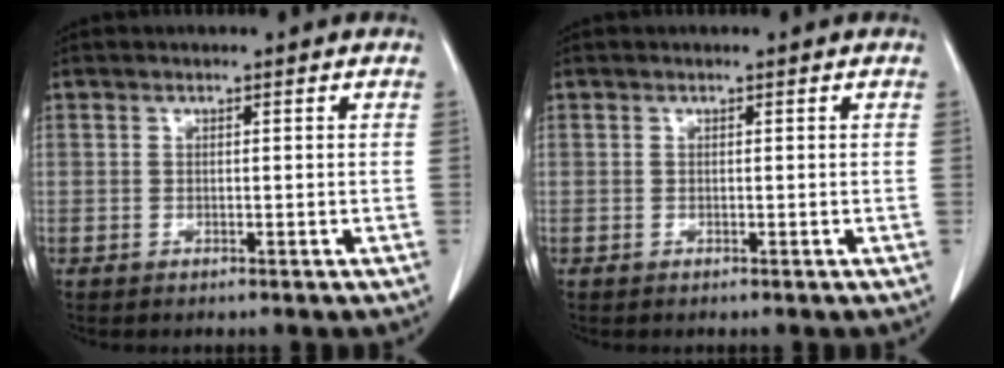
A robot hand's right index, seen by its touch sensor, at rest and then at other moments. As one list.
[{"total": 0.0}]